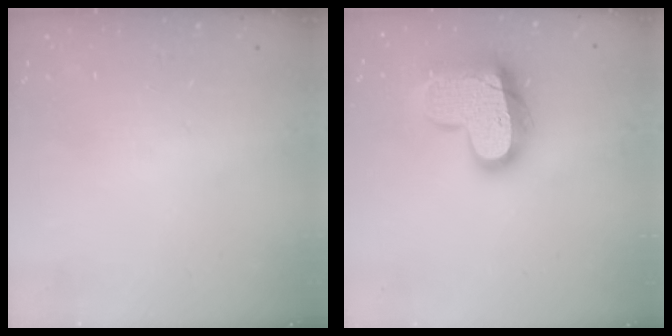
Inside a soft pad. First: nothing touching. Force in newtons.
{"total": 18.3, "press": 18.2, "slide": 1.2}